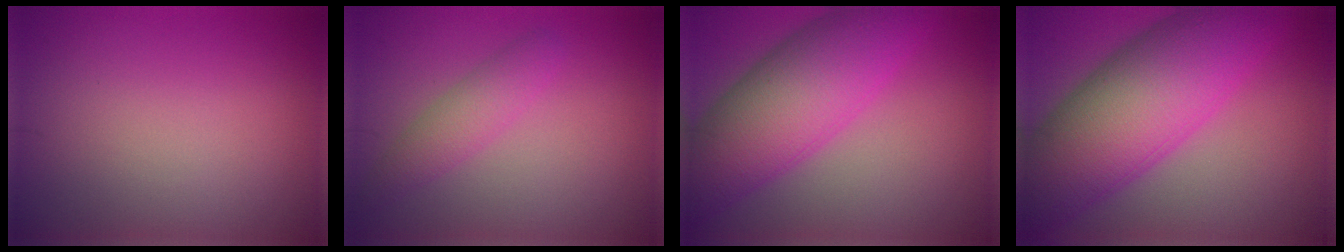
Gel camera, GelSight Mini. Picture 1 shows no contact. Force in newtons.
{"total": 2.5, "press": 2.5, "slide": 0.1}
{"total": 10.0, "press": 10.0, "slide": 0.2}
{"total": 12.9, "press": 12.9, "slide": 0.1}